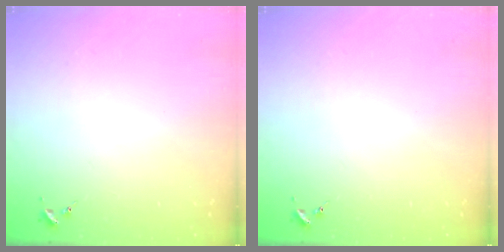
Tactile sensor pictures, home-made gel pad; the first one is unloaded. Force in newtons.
{"total": 0.0}